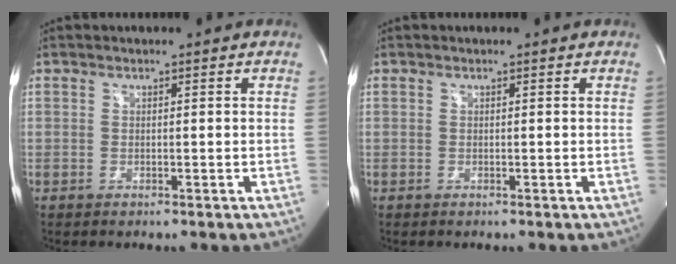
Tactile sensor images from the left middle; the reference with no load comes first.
{"total": 0.0}